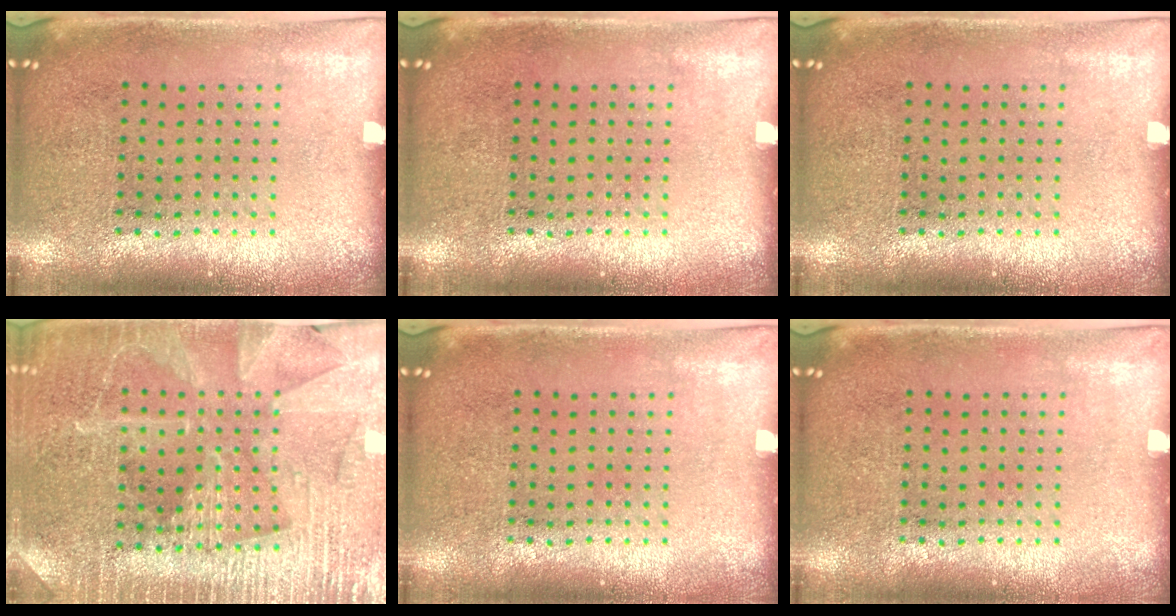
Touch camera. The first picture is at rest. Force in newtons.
{"total": 0.0}
{"total": 0.0}
{"total": 3.6, "press": 3.5, "slide": 0.9}
{"total": 0.0}
{"total": 0.0}